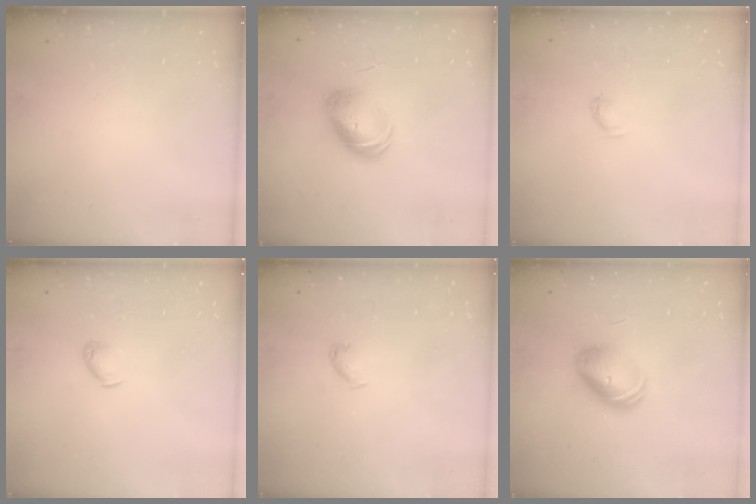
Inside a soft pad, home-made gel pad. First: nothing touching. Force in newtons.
{"total": 8.6, "press": 8.6, "slide": 0.7}
{"total": 3.9, "press": 3.9, "slide": 0.6}
{"total": 4.1, "press": 4.0, "slide": 0.9}
{"total": 3.9, "press": 3.8, "slide": 0.7}
{"total": 8.5, "press": 8.5, "slide": 1.0}